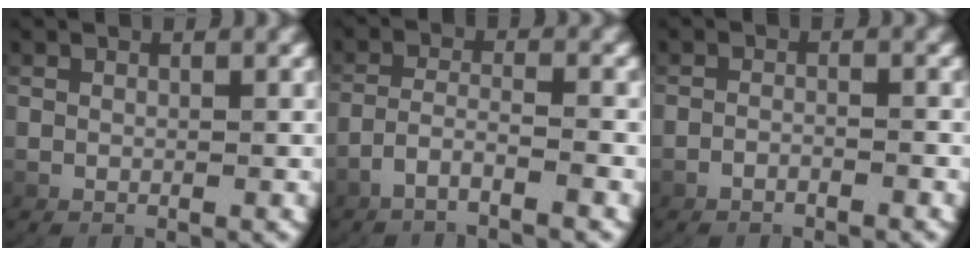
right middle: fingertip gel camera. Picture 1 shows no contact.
{"total": 3.0, "force": [-2.4, 0.3, 1.7], "torque": [-0.043, -0.009, -0.041]}
{"total": 1.4, "force": [-1.3, 0.2, 0.4], "torque": [-0.012, 0.002, -0.025]}